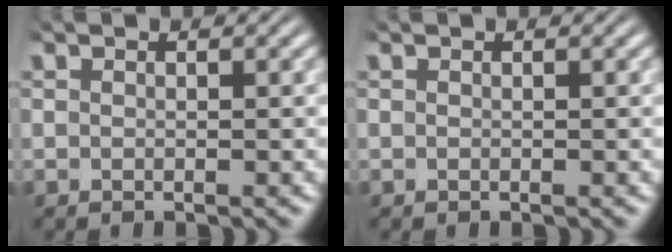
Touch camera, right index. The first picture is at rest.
{"total": 0.0}